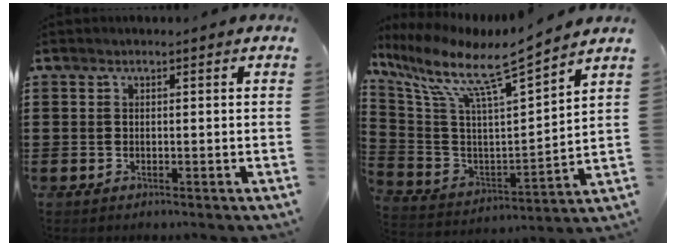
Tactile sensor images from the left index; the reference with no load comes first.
{"total": 10.4, "force": [8.1, 0.4, 6.6], "torque": [-0.159, -0.061, 0.127]}